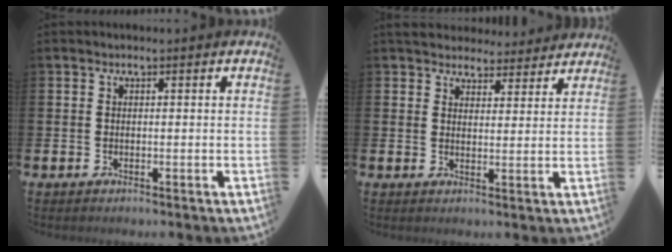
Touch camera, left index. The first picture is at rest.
{"total": 4.6, "force": [4.4, 1.3, 0.2], "torque": [-0.018, -0.028, 0.080]}